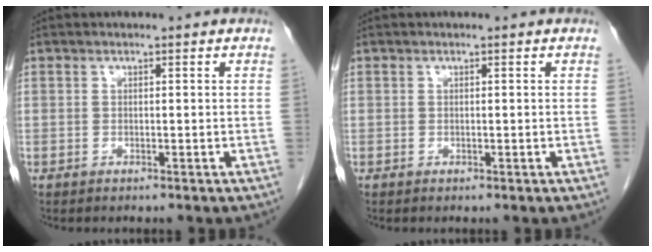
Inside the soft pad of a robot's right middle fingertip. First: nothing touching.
{"total": 0.0}